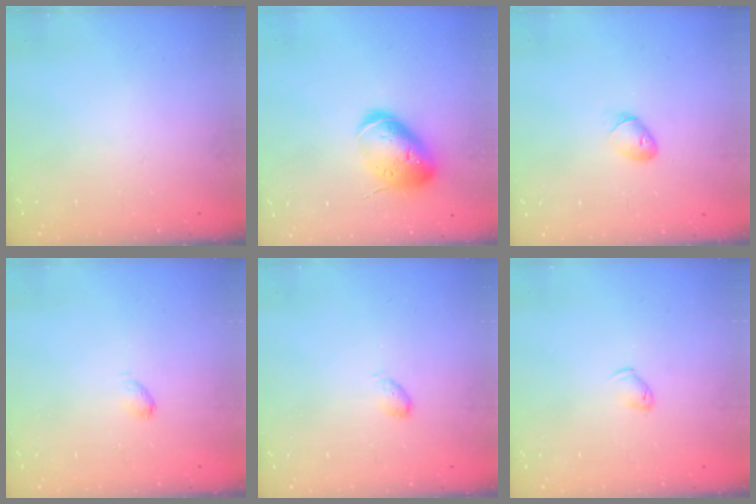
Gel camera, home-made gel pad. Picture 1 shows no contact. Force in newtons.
{"total": 15.2, "press": 15.1, "slide": 1.7}
{"total": 4.5, "press": 4.4, "slide": 1.1}
{"total": 2.9, "press": 2.9, "slide": 0.5}
{"total": 4.2, "press": 4.2, "slide": 0.8}
{"total": 3.7, "press": 3.6, "slide": 0.8}